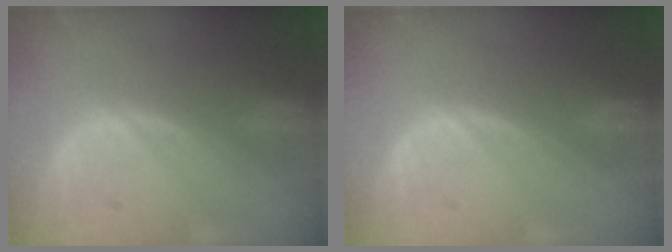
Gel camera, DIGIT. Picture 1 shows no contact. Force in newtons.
{"total": 0.0}